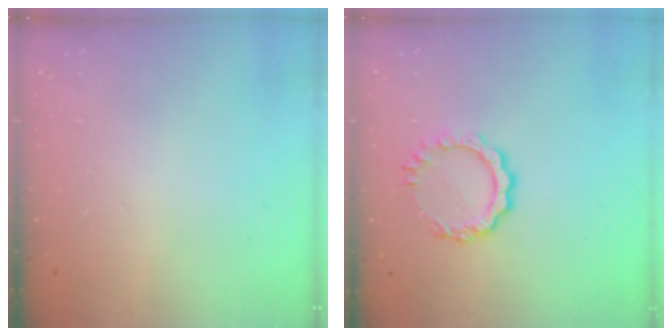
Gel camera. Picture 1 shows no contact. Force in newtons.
{"total": 7.2, "press": 7.2, "slide": 0.5}